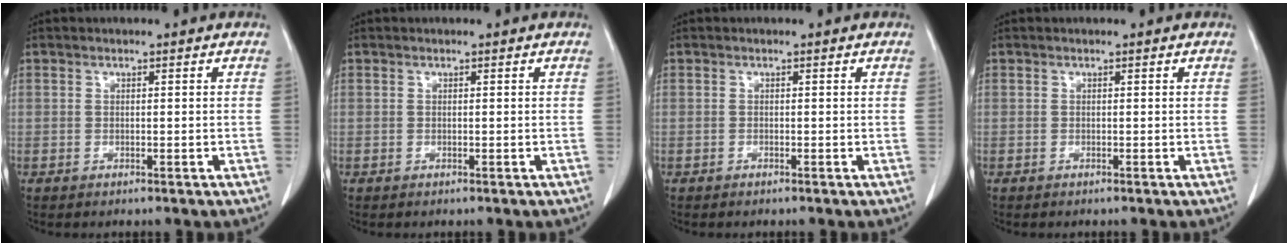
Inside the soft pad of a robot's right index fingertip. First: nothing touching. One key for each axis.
{"total": 0.0}
{"total": 0.0}
{"total": 0.0}